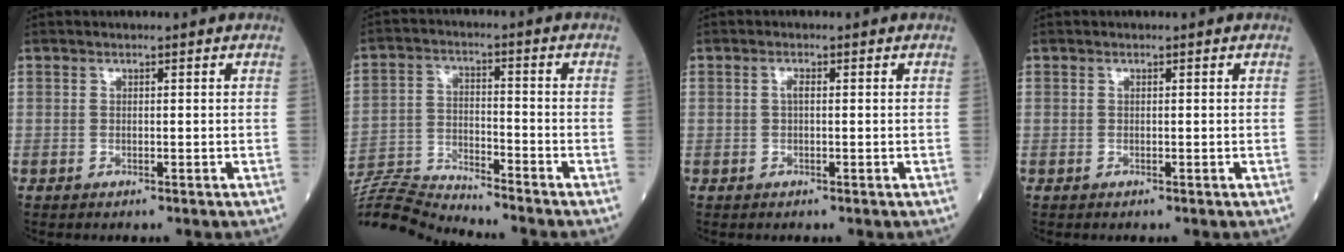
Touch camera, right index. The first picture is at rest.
{"total": 11.8, "force": [-11.6, -1.6, 1.4], "torque": [-0.027, 0.007, -0.216]}
{"total": 1.1, "force": [0.1, 0.4, 1.0], "torque": [-0.022, 0.002, 0.001]}
{"total": 0.0}